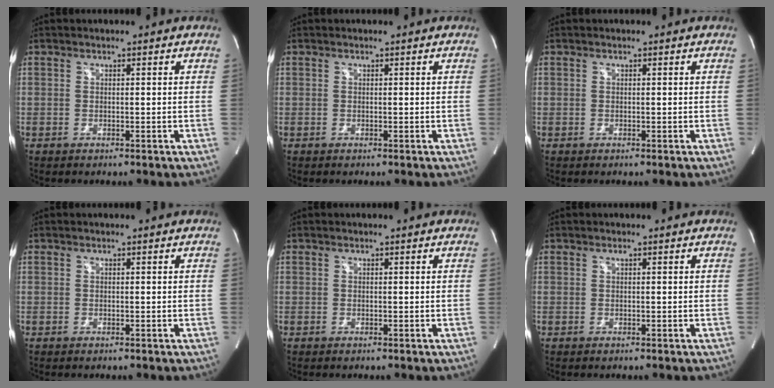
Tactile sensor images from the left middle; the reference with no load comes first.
{"total": 0.0}
{"total": 0.0}
{"total": 0.0}
{"total": 0.0}
{"total": 0.0}